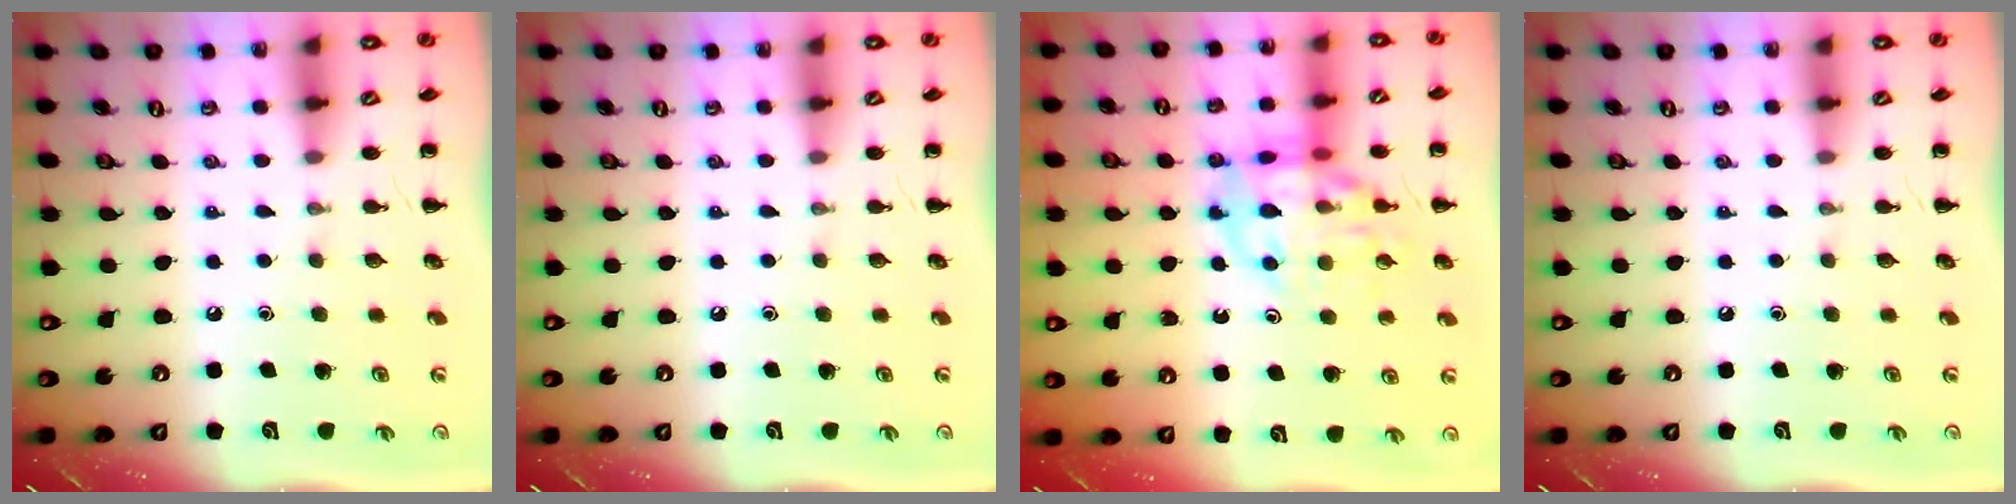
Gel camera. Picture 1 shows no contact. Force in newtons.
{"total": 0.0}
{"total": 14.0, "press": 13.8, "slide": 2.1}
{"total": 0.0}